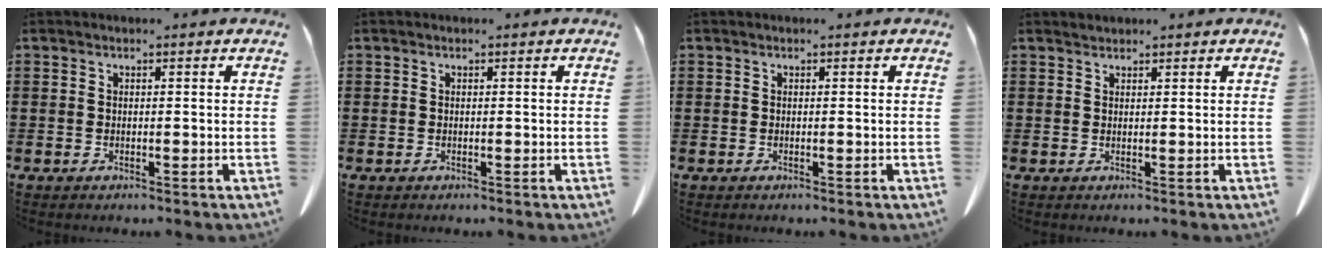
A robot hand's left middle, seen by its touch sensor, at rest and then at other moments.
{"total": 0.0}
{"total": 0.0}
{"total": 0.8, "force": [0.8, 0.2, 0.0], "torque": [-0.002, -0.001, 0.017]}